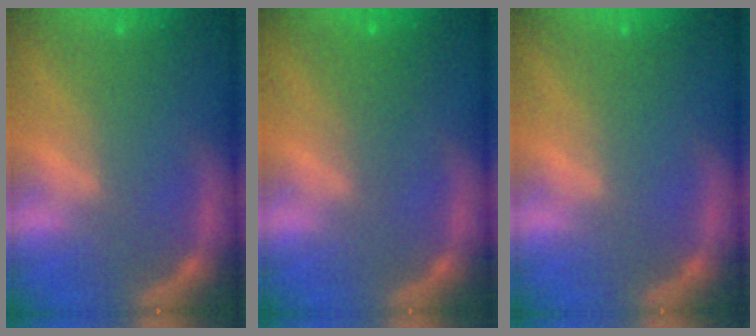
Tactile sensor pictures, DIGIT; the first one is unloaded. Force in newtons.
{"total": 2.0}
{"total": 0.0}